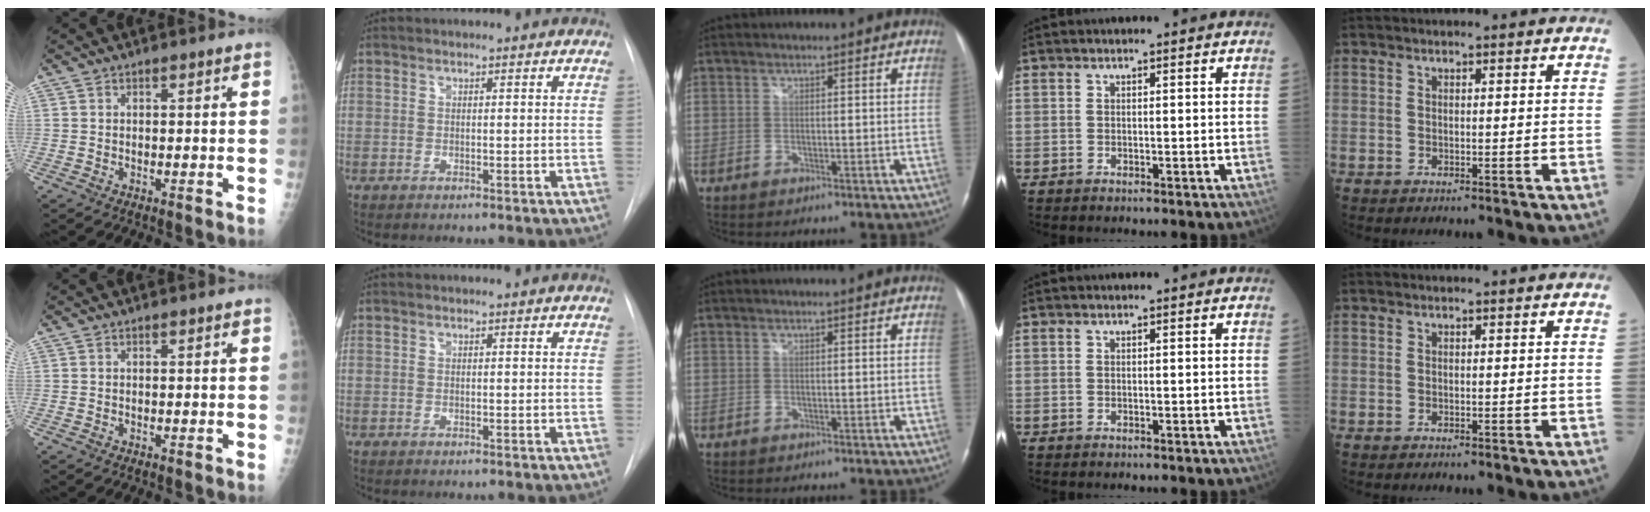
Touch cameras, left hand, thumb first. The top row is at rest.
{}